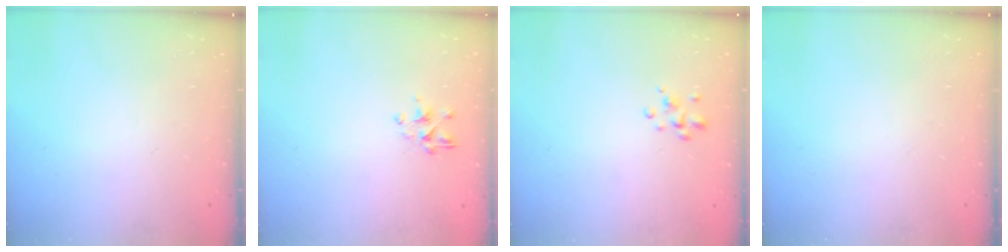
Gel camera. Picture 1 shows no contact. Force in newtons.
{"total": 2.3, "press": 2.1, "slide": 1.0}
{"total": 2.3, "press": 2.2, "slide": 0.3}
{"total": 0.0}